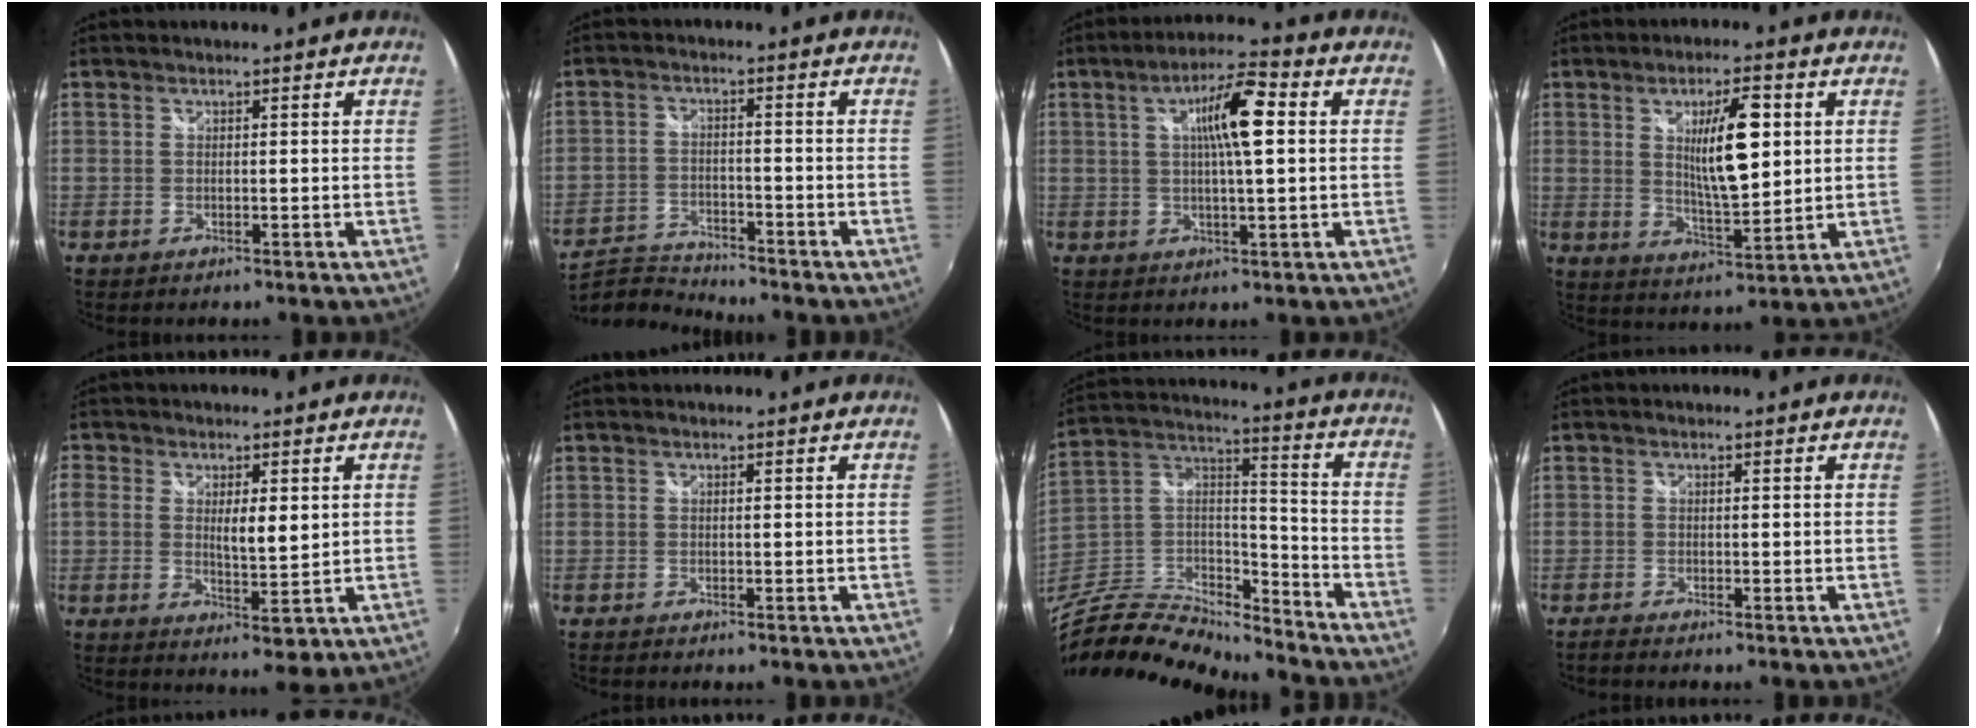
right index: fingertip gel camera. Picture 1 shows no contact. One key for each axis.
{"total": 8.3, "fx": -8.1, "fy": 1.7, "fz": 1.1, "tx": -0.048, "ty": 0.001, "tz": -0.153}
{"total": 9.3, "fx": 1.8, "fy": 1.7, "fz": 9.0, "tx": -0.154, "ty": 0.013, "tz": 0.029}
{"total": 10.1, "fx": 2.5, "fy": 2.9, "fz": 9.3, "tx": -0.148, "ty": -0.002, "tz": 0.046}
{"total": 5.9, "fx": 0.3, "fy": 2.3, "fz": 5.4, "tx": -0.101, "ty": -0.004, "tz": 0.004}
{"total": 0.8, "fx": -0.7, "fy": 0.3, "fz": 0.2, "tx": -0.007, "ty": -0.004, "tz": -0.013}
{"total": 23.2, "fx": -19.8, "fy": 7.0, "fz": 9.9, "tx": -0.219, "ty": 0.006, "tz": -0.348}
{"total": 1.5, "fx": -1.4, "fy": 0.2, "fz": 0.4, "tx": -0.011, "ty": -0.009, "tz": -0.028}